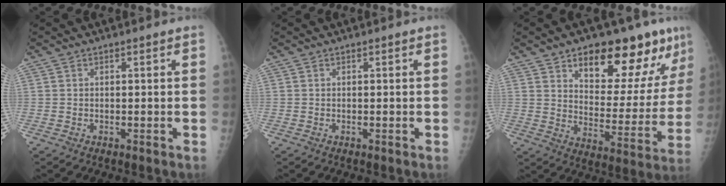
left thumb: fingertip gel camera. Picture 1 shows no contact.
{"total": 0.0}
{"total": 20.6, "force": [12.3, 8.7, 14.0], "torque": [-0.137, -0.059, 0.183]}